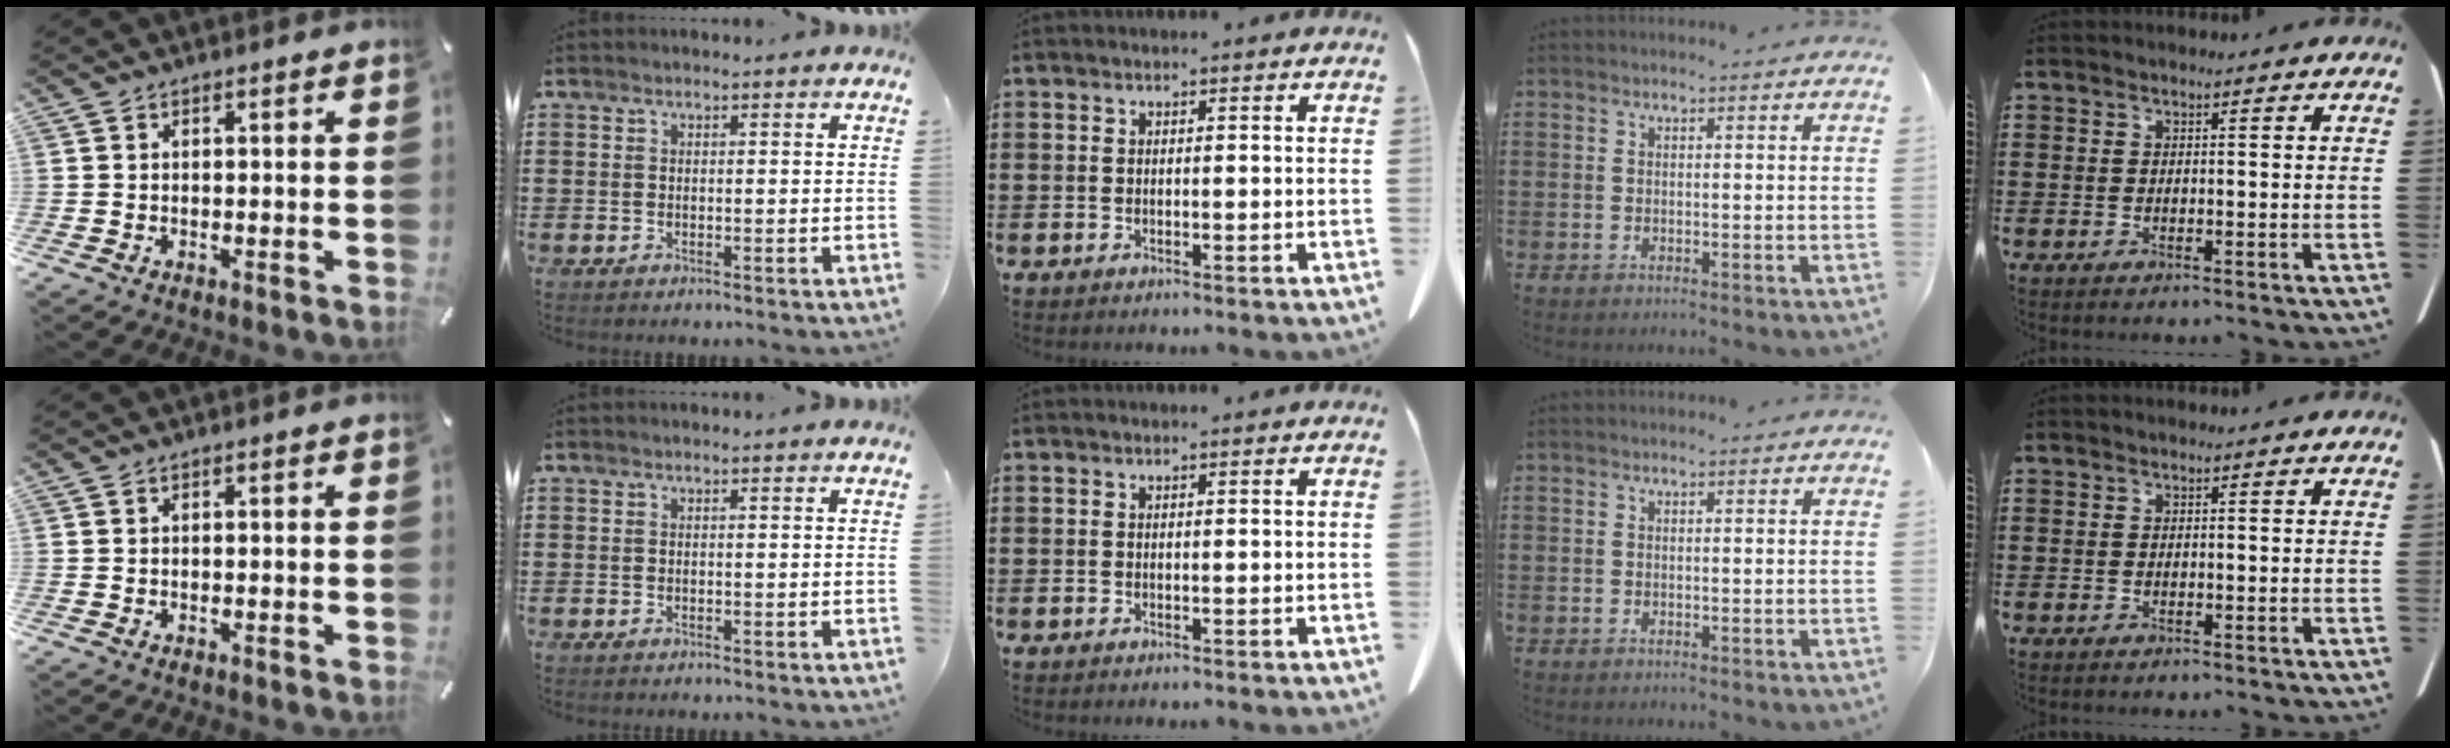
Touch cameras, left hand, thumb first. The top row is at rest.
{}